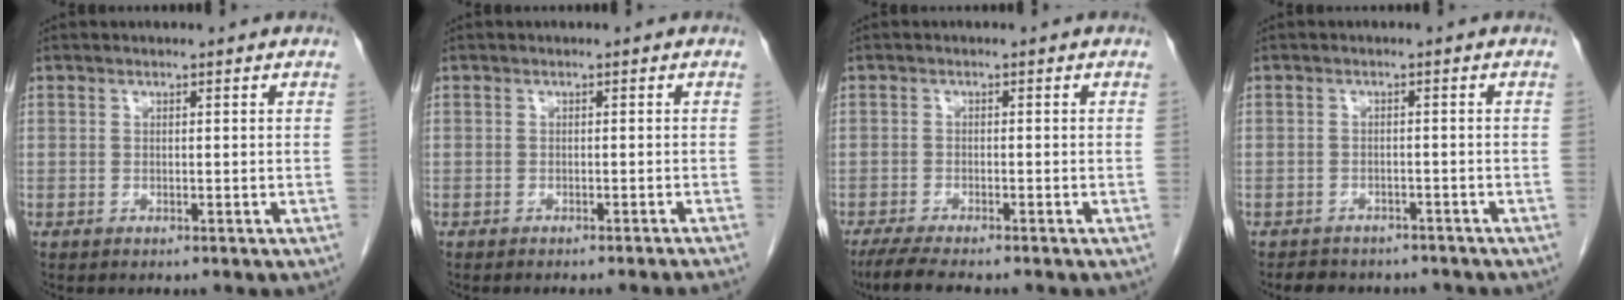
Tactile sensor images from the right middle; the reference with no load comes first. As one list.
[{"total": 4.2, "force": [-3.8, -1.0, 1.5], "torque": [-0.011, -0.003, -0.046]}, {"total": 5.4, "force": [-4.4, 0.4, 3.1], "torque": [-0.056, -0.016, -0.073]}, {"total": 6.2, "force": [-5.4, 2.7, 1.5], "torque": [-0.025, 0.003, -0.064]}]